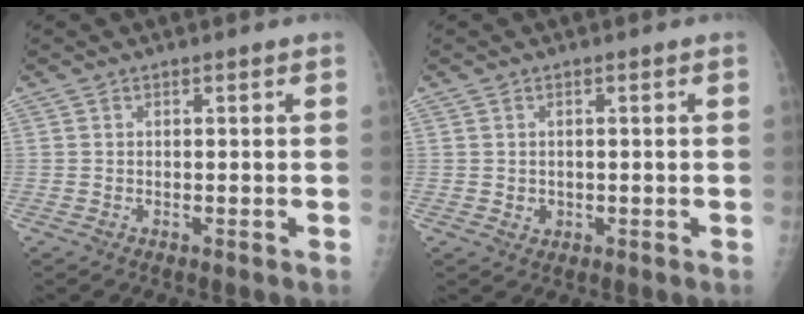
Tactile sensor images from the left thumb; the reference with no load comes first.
{"total": 1.4, "force": [0.0, 1.3, 0.5], "torque": [-0.005, 0.000, 0.007]}